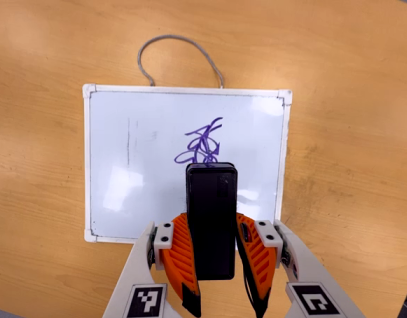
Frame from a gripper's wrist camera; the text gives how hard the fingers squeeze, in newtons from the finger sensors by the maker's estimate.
{"total": 6.6, "left": 5.3, "right": 7.9}